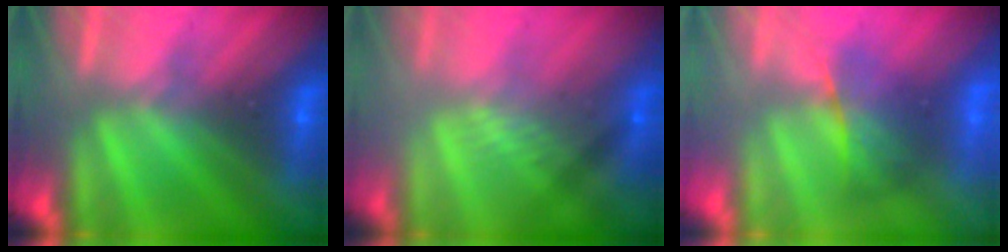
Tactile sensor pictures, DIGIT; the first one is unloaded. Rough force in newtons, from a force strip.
{"total": 2.3}
{"total": 2.1}